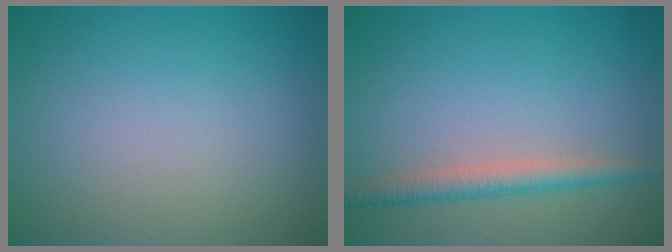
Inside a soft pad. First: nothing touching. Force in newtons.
{"total": 2.4, "press": 2.4, "slide": 0.1}